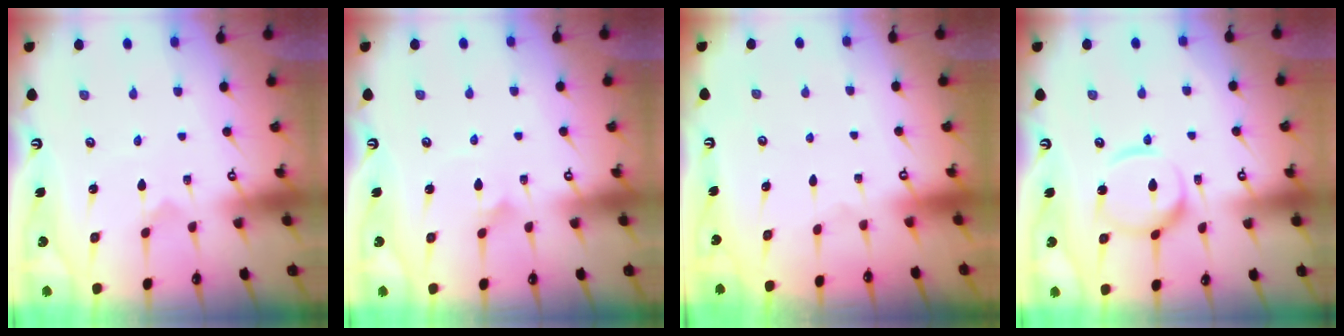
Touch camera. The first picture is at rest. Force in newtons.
{"total": 3.0, "press": 3.0, "slide": 0.2}
{"total": 0.0}
{"total": 11.3, "press": 11.3, "slide": 1.0}